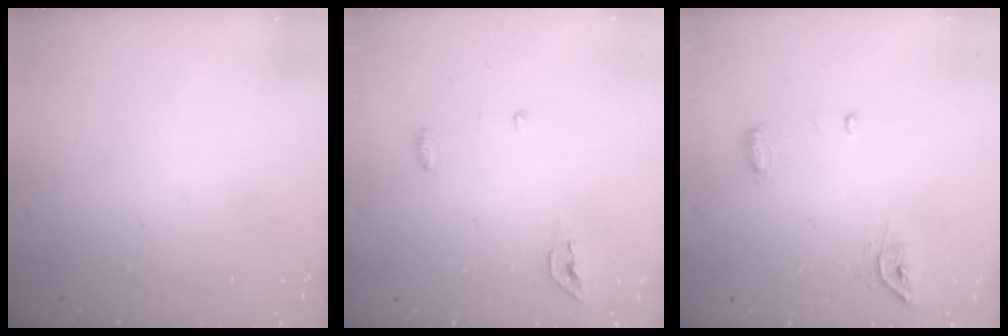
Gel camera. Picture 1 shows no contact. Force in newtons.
{"total": 4.5, "press": 4.2, "slide": 1.5}
{"total": 8.5, "press": 7.0, "slide": 4.8}